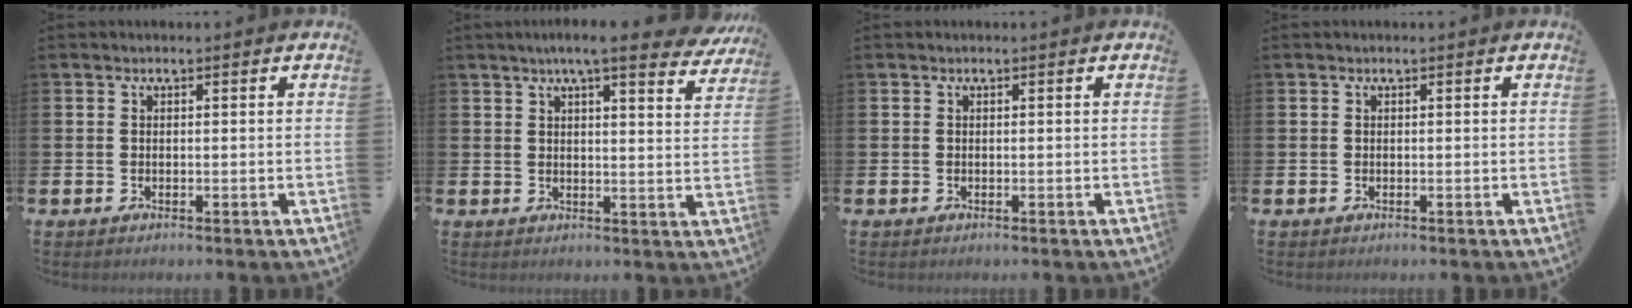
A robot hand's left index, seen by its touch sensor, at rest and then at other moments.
{"total": 6.6, "force": [5.7, 0.6, 3.3], "torque": [-0.060, -0.019, 0.097]}
{"total": 0.0}
{"total": 0.0}